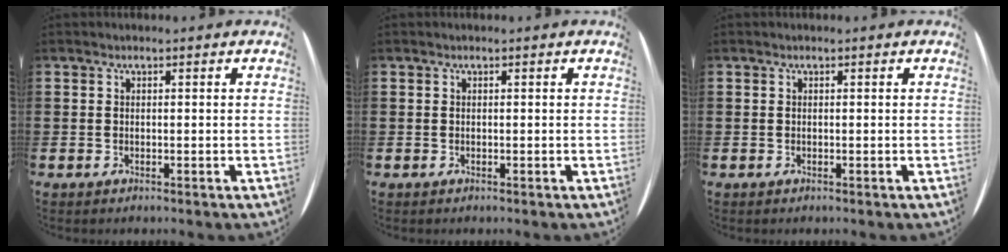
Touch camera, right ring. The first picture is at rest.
{"total": 0.0}
{"total": 0.0}